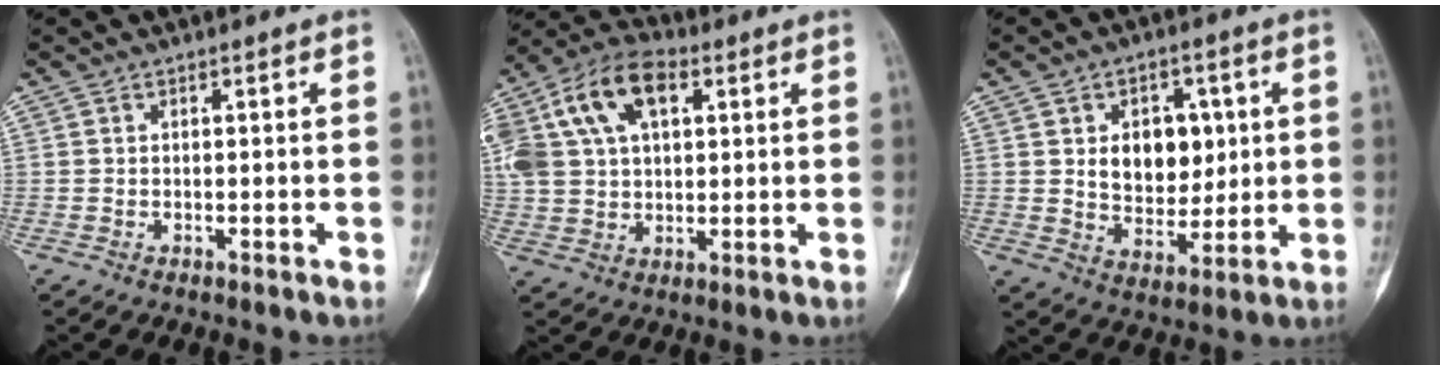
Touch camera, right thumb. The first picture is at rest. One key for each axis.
{"total": 20.9, "fx": 7.1, "fy": 13.4, "fz": 14.4, "tx": -0.305, "ty": 0.037, "tz": 0.125}
{"total": 11.0, "fx": 2.2, "fy": 7.8, "fz": 7.5, "tx": -0.066, "ty": -0.014, "tz": 0.044}